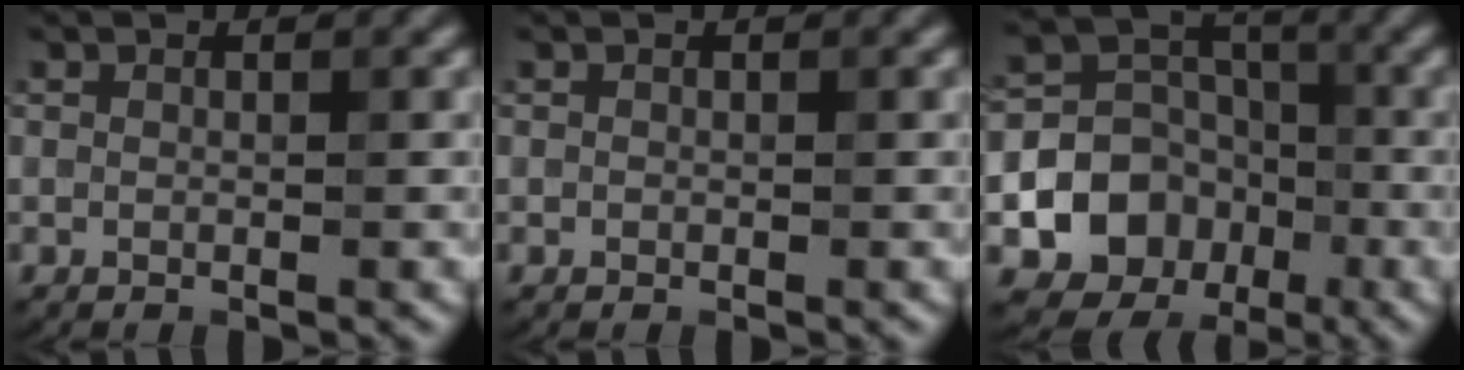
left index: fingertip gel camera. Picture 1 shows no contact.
{"total": 0.0}
{"total": 8.4, "force": [-2.9, 7.2, 3.2], "torque": [-0.030, -0.005, -0.073]}